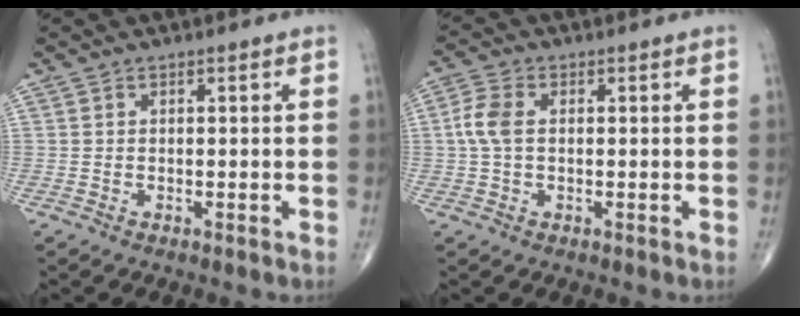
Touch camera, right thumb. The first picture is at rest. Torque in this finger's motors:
{"motor_torque": [-0.19, 0.20, 0.17, -0.08, 0.08]}